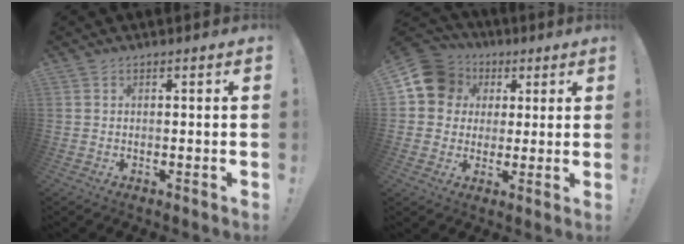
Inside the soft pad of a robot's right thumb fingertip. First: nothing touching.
{"total": 12.5, "force": [3.8, 11.0, 4.7], "torque": [-0.063, -0.004, 0.080]}